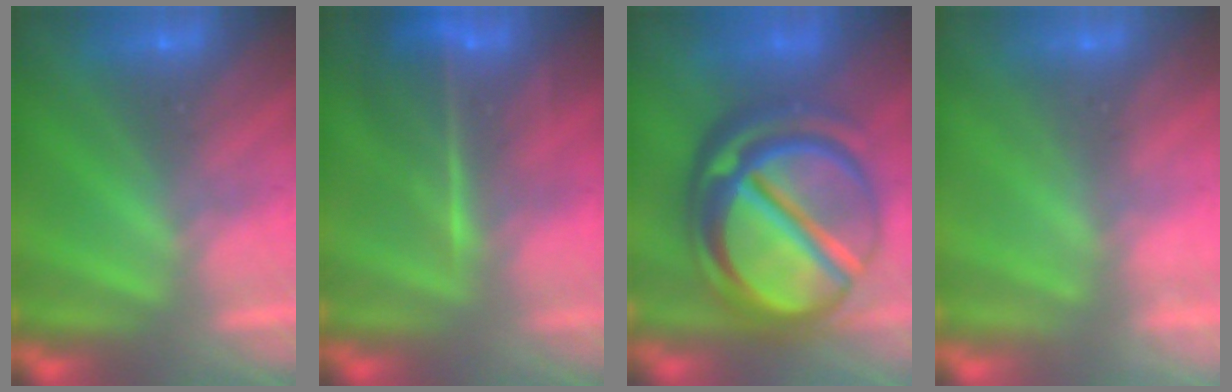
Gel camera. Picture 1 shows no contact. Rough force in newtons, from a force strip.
{"total": 7.4}
{"total": 7.2}
{"total": 2.2}